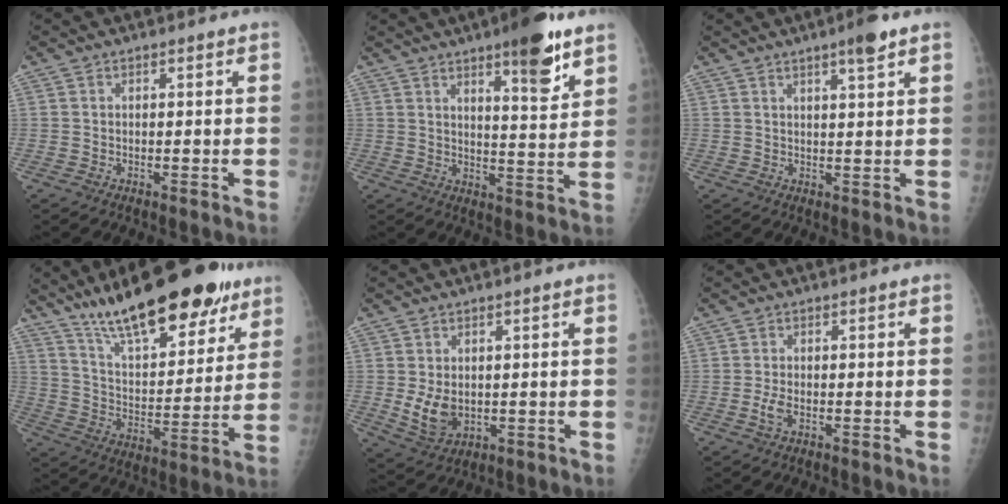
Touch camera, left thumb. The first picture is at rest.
{"total": 11.4, "force": [7.2, 2.5, 8.5], "torque": [-0.103, -0.043, 0.101]}
{"total": 4.9, "force": [3.2, 0.5, 3.8], "torque": [-0.056, -0.014, 0.048]}
{"total": 24.7, "force": [17.2, 8.1, 15.7], "torque": [-0.209, -0.062, 0.279]}
{"total": 6.1, "force": [0.2, 4.1, 4.5], "torque": [-0.066, -0.013, 0.021]}
{"total": 2.1, "force": [-0.4, 0.9, 1.9], "torque": [-0.045, 0.001, -0.007]}